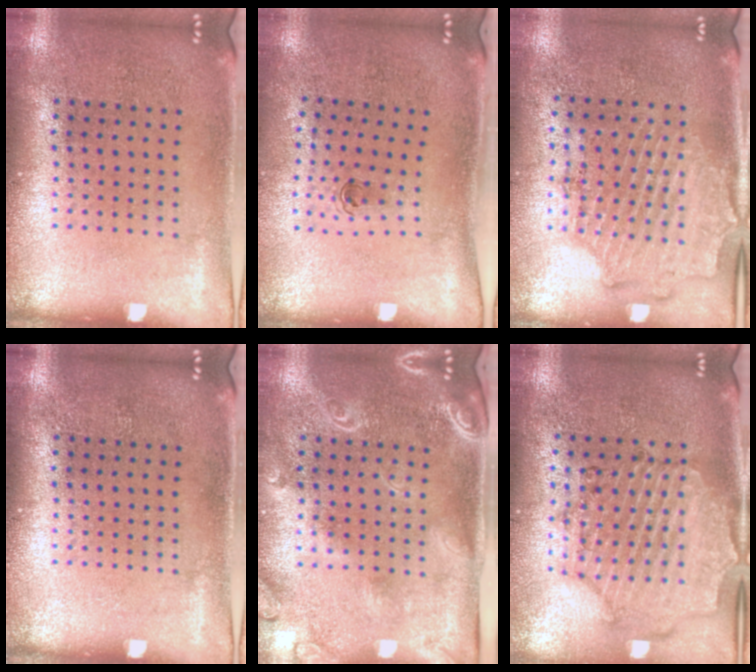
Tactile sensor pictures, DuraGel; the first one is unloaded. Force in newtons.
{"total": 0.7, "press": 0.4, "slide": 0.6}
{"total": 1.8, "press": 1.6, "slide": 0.7}
{"total": 0.0}
{"total": 2.4, "press": 1.9, "slide": 1.4}
{"total": 1.6, "press": 1.6, "slide": 0.3}